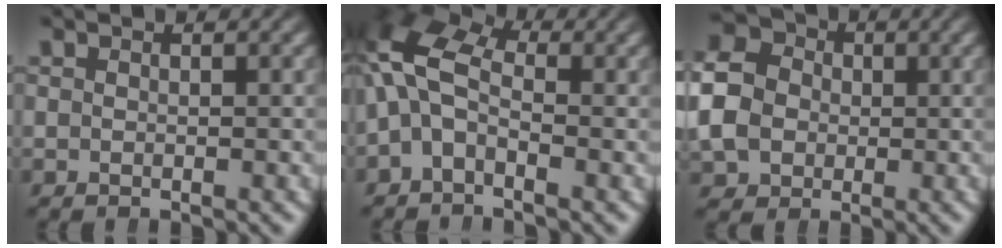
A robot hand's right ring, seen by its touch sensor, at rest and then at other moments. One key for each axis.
{"total": 8.4, "fx": 1.1, "fy": 6.7, "fz": 5.0, "tx": -0.119, "ty": -0.003, "tz": 0.002}
{"total": 8.9, "fx": 1.2, "fy": 7.8, "fz": 4.0, "tx": -0.093, "ty": 0.002, "tz": 0.013}